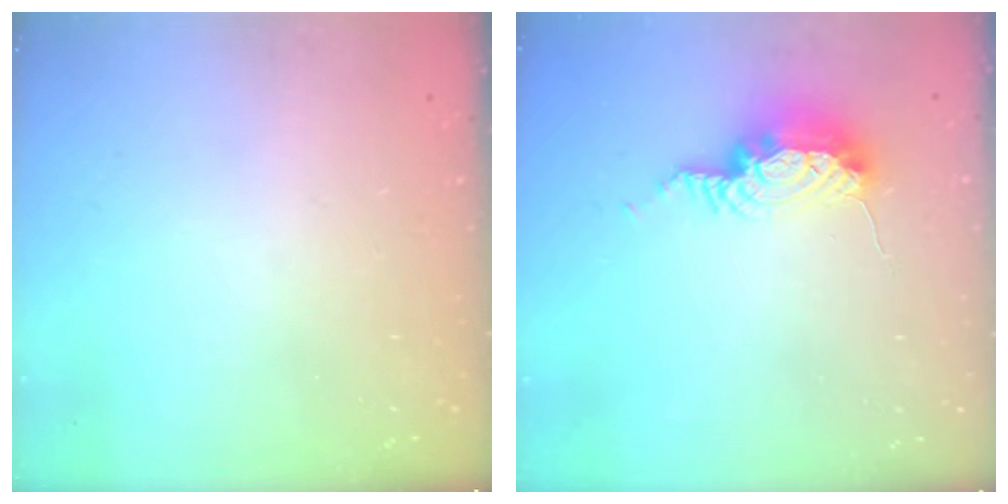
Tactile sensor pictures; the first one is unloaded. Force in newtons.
{"total": 14.5, "press": 10.5, "slide": 10.0}